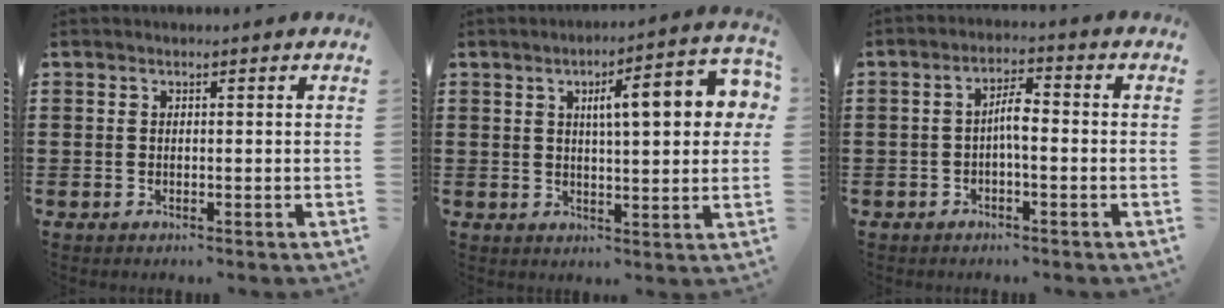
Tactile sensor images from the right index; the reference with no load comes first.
{"total": 9.2, "force": [2.6, 2.1, 8.5], "torque": [-0.132, -0.003, 0.033]}
{"total": 3.5, "force": [-0.6, 0.9, 3.3], "torque": [-0.061, 0.006, -0.013]}